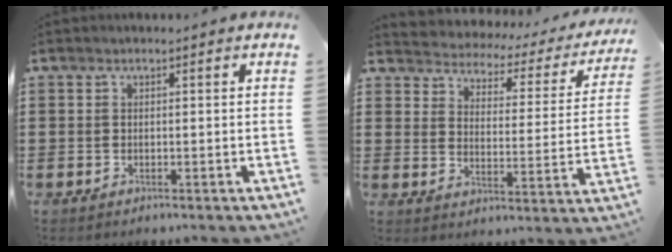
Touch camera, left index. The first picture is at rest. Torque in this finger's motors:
{"motor_torque": [1.08, -1.06, 0.07, -0.07]}